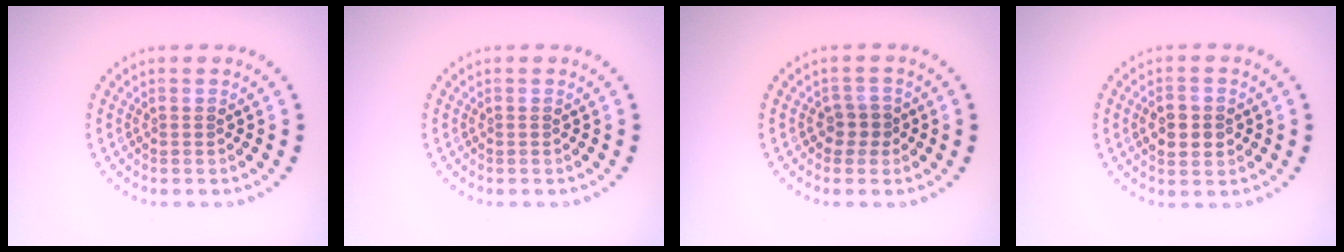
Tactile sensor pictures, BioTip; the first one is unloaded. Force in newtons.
{"total": 0.0}
{"total": 1.6, "press": 1.3, "slide": 0.9}
{"total": 3.0, "press": 3.0, "slide": 0.0}